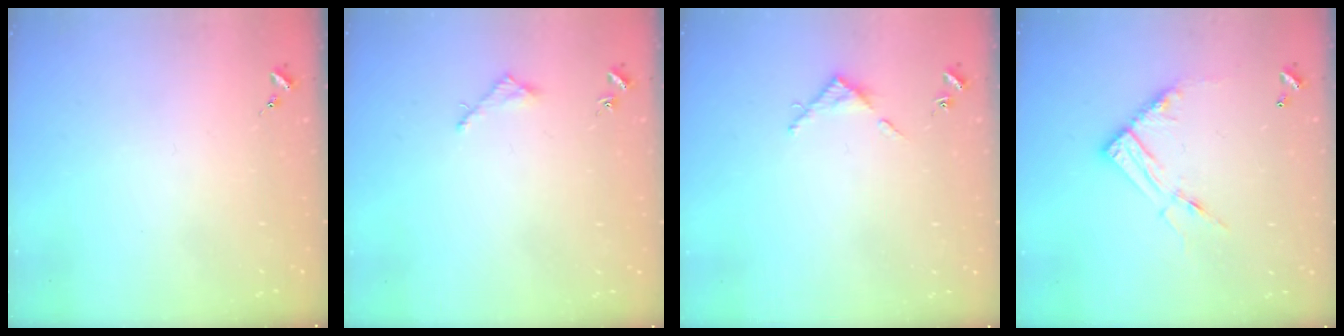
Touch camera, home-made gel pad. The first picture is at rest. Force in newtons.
{"total": 2.0, "press": 2.0, "slide": 0.1}
{"total": 4.1, "press": 4.1, "slide": 0.3}
{"total": 12.6, "press": 12.6, "slide": 1.2}